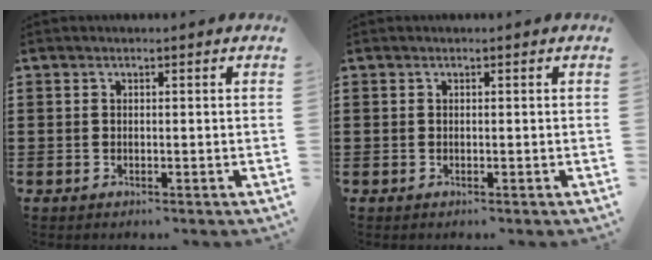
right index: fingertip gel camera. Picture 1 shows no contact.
{"total": 0.0}